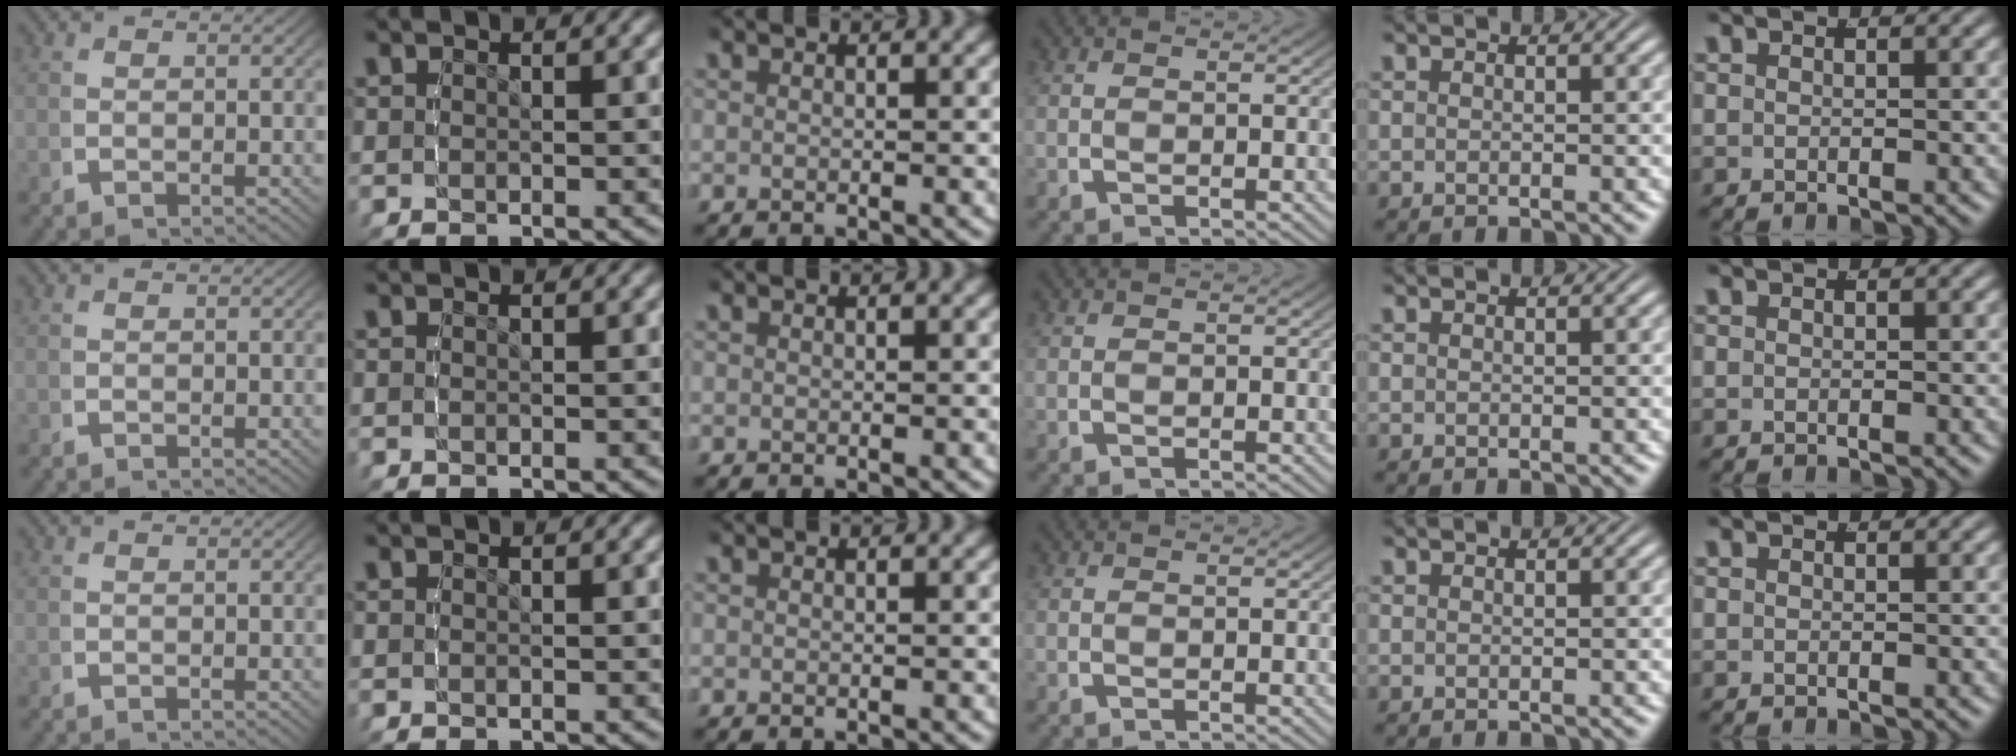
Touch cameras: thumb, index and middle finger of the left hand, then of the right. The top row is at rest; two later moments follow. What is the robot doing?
{"motion": "lift_and_place", "object": "bottle"}